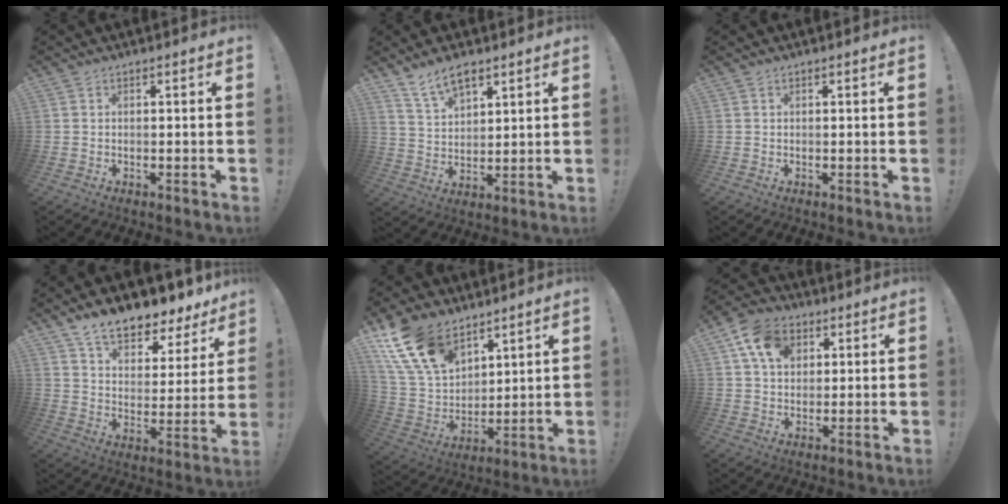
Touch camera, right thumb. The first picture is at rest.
{"total": 8.6, "force": [6.3, 4.1, 4.2], "torque": [-0.073, -0.029, 0.121]}
{"total": 0.0}
{"total": 11.4, "force": [9.7, 3.9, 4.6], "torque": [-0.075, -0.083, 0.168]}
{"total": 17.4, "force": [11.2, 10.0, 8.7], "torque": [-0.190, -0.067, 0.213]}
{"total": 12.2, "force": [4.8, 9.0, 6.8], "torque": [-0.108, -0.003, 0.093]}